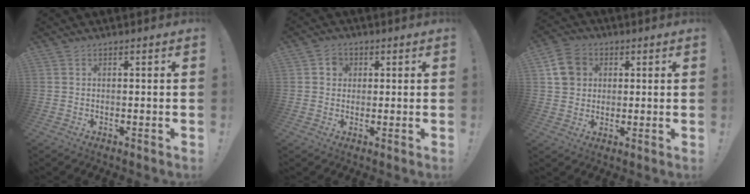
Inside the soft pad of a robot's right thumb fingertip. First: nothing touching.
{"total": 3.8, "force": [1.1, 3.4, 1.3], "torque": [-0.017, 0.000, 0.021]}
{"total": 9.1, "force": [2.8, 8.0, 3.5], "torque": [-0.045, 0.001, 0.059]}